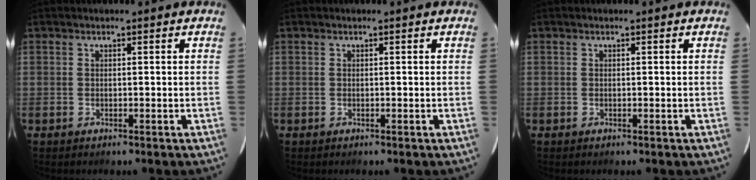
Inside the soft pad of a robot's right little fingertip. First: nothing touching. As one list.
[{"total": 0.0}, {"total": 0.0}]